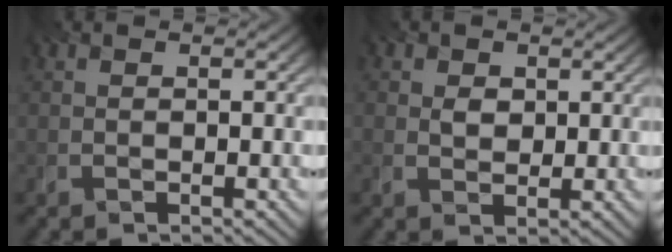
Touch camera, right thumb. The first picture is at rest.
{"total": 1.8, "force": [0.7, 1.4, 0.7], "torque": [-0.018, -0.004, 0.013]}